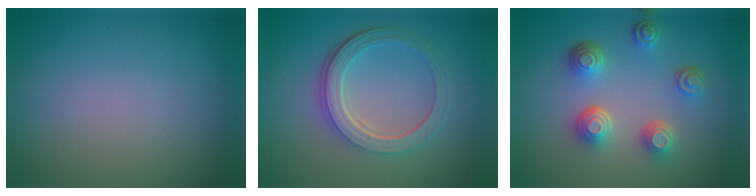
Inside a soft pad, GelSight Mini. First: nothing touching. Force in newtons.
{"total": 5.2, "press": 3.7, "slide": 3.6}
{"total": 4.5, "press": 3.5, "slide": 2.9}